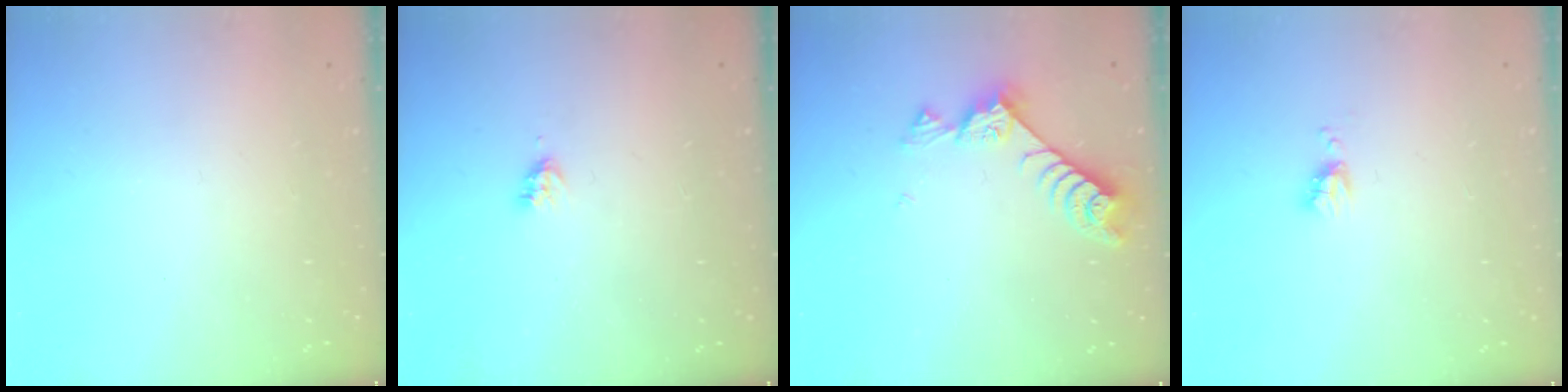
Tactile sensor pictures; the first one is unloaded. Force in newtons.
{"total": 3.6, "press": 3.6, "slide": 0.5}
{"total": 8.5, "press": 8.4, "slide": 1.4}
{"total": 4.1, "press": 4.0, "slide": 0.5}